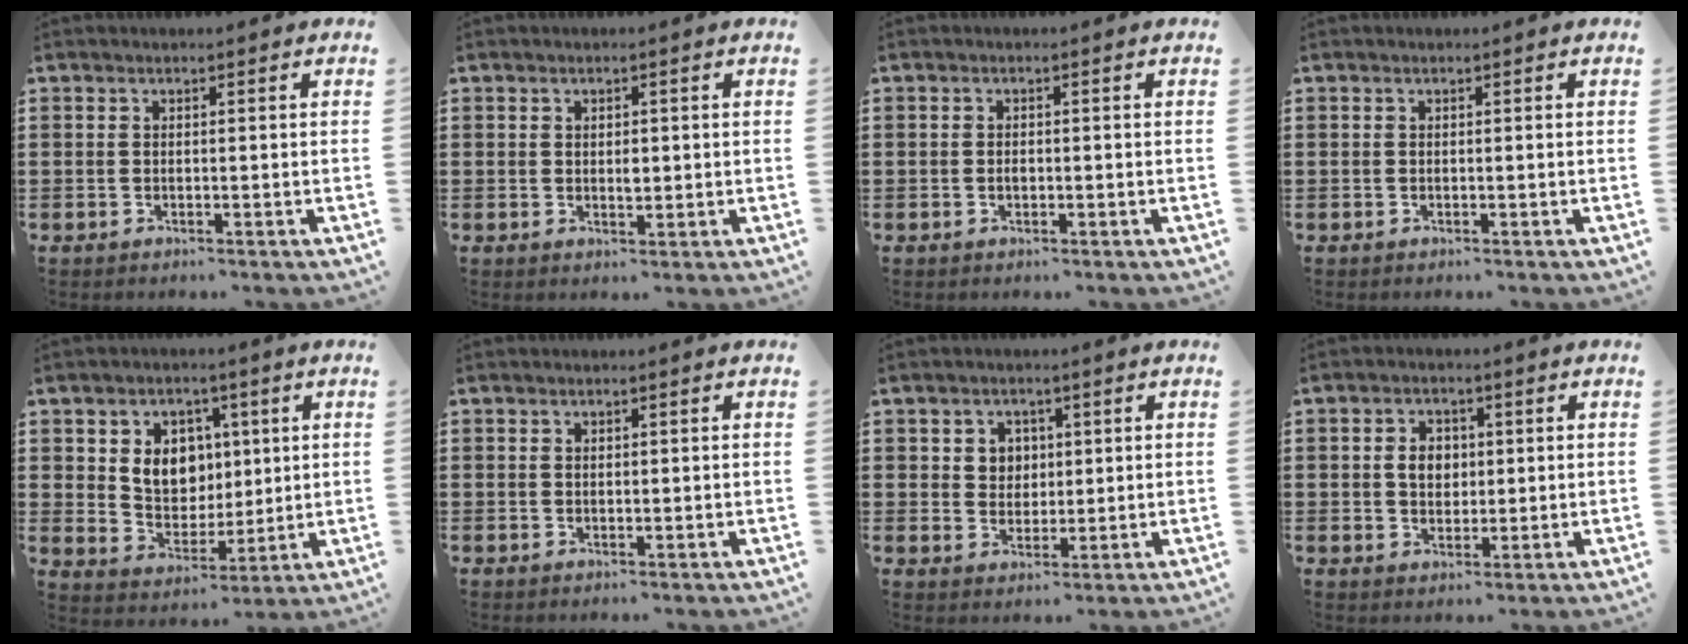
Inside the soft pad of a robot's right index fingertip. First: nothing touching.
{"total": 1.8, "force": [0.3, 1.0, 1.5], "torque": [-0.021, 0.002, 0.003]}
{"total": 0.8, "force": [-0.2, 0.5, 0.6], "torque": [-0.013, 0.001, -0.004]}
{"total": 0.0}
{"total": 7.4, "force": [2.0, 6.3, 3.3], "torque": [-0.067, 0.009, 0.034]}
{"total": 0.6, "force": [0.4, 0.4, 0.2], "torque": [-0.005, 0.003, 0.007]}
{"total": 3.5, "force": [1.2, 3.2, 0.9], "torque": [-0.023, 0.009, 0.018]}
{"total": 3.6, "force": [0.3, 2.8, 2.2], "torque": [-0.044, 0.008, 0.001]}